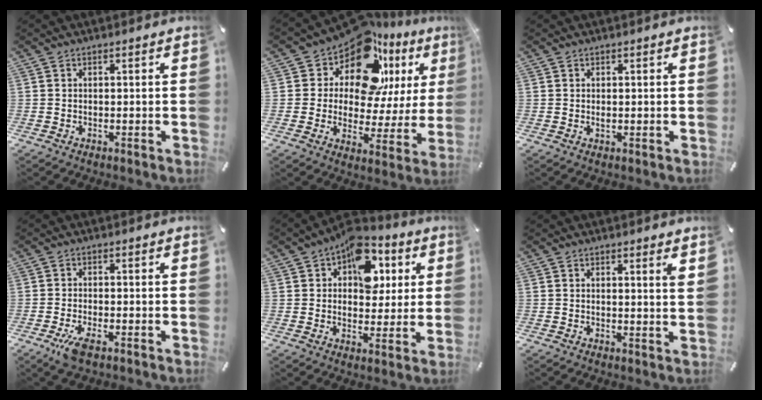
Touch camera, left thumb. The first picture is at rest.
{"total": 15.5, "force": [9.9, 9.2, 7.5], "torque": [-0.125, -0.080, 0.171]}
{"total": 0.7, "force": [0.1, 0.5, 0.5], "torque": [-0.003, -0.002, 0.000]}
{"total": 4.4, "force": [-2.4, 1.3, 3.5], "torque": [-0.065, -0.001, -0.039]}
{"total": 14.6, "force": [6.0, 10.1, 8.8], "torque": [-0.119, -0.027, 0.105]}
{"total": 1.9, "force": [1.4, 0.0, 1.2], "torque": [-0.011, -0.010, 0.022]}